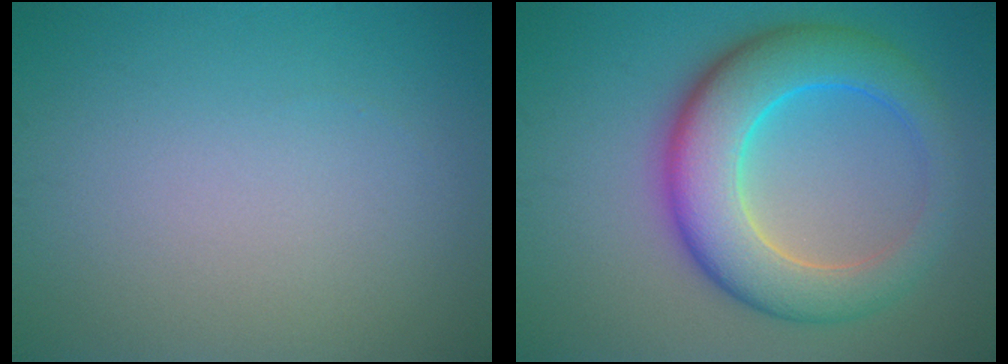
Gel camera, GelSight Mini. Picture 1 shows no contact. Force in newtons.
{"total": 8.9, "press": 8.9, "slide": 0.1}